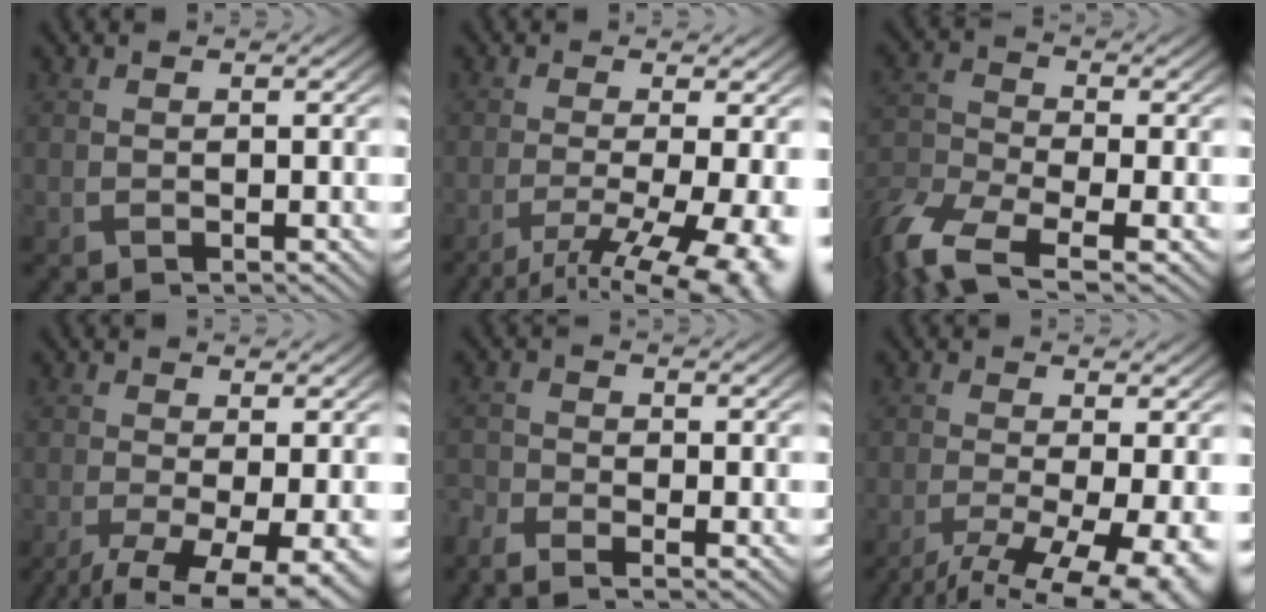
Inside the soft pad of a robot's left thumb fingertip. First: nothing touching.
{"total": 11.4, "force": [-6.2, 2.8, 9.2], "torque": [-0.152, -0.025, -0.074]}
{"total": 9.6, "force": [-6.1, 4.0, 6.3], "torque": [-0.154, -0.028, -0.127]}
{"total": 9.1, "force": [-4.7, 2.8, 7.3], "torque": [-0.142, -0.026, -0.068]}
{"total": 3.2, "force": [-2.6, 0.7, 1.6], "torque": [-0.043, -0.010, -0.061]}
{"total": 11.0, "force": [-6.3, 3.1, 8.5], "torque": [-0.156, -0.032, -0.081]}